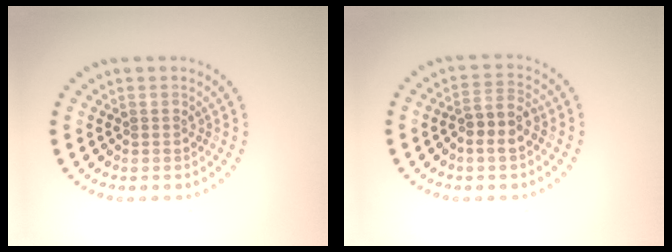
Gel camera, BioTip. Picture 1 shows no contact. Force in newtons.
{"total": 2.9, "press": 2.7, "slide": 1.1}